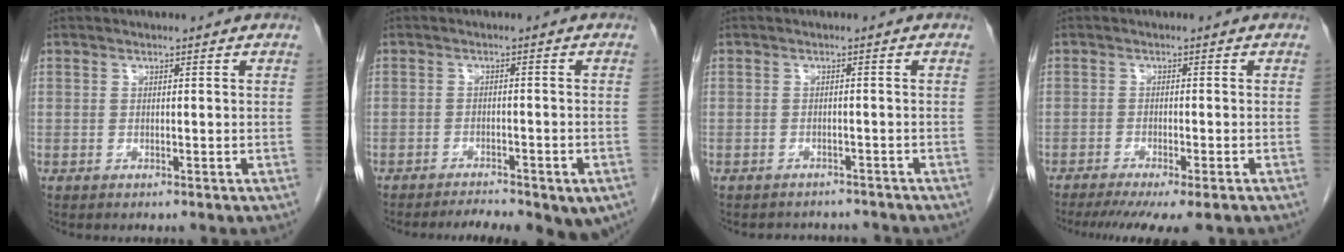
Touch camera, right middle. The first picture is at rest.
{"total": 9.9, "force": [-7.4, 2.8, 5.9], "torque": [-0.081, 0.002, -0.098]}
{"total": 5.0, "force": [-4.7, 1.8, 0.4], "torque": [-0.003, 0.003, -0.055]}
{"total": 9.2, "force": [-7.2, 0.9, 5.7], "torque": [-0.076, -0.017, -0.108]}